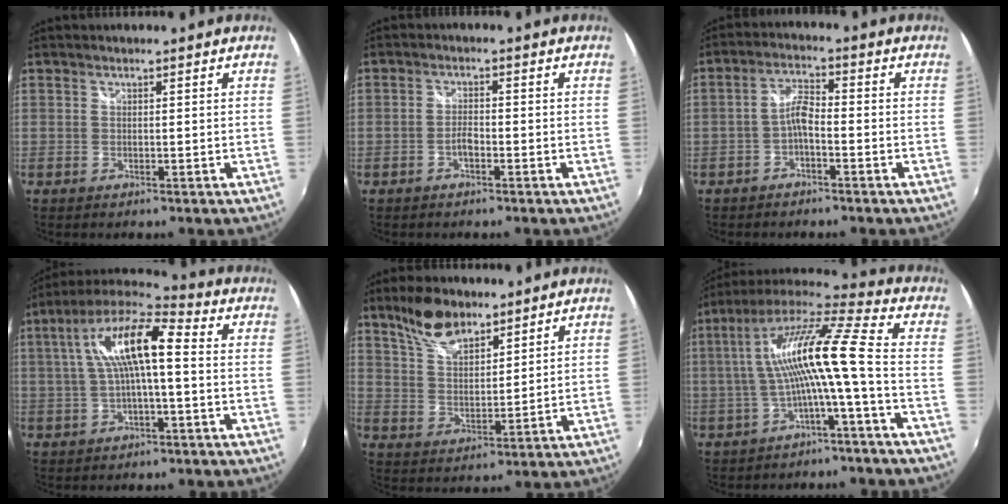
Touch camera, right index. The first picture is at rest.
{"total": 2.0, "force": [-1.2, 0.6, 1.4], "torque": [-0.033, 0.005, -0.026]}
{"total": 3.8, "force": [-1.9, 1.1, 3.0], "torque": [-0.065, 0.012, -0.038]}
{"total": 12.9, "force": [0.9, 3.3, 12.5], "torque": [-0.236, 0.025, 0.012]}
{"total": 9.4, "force": [7.0, 4.0, 4.9], "torque": [-0.091, 0.013, 0.134]}
{"total": 14.0, "force": [-1.8, -0.1, 13.9], "torque": [-0.260, 0.013, -0.029]}